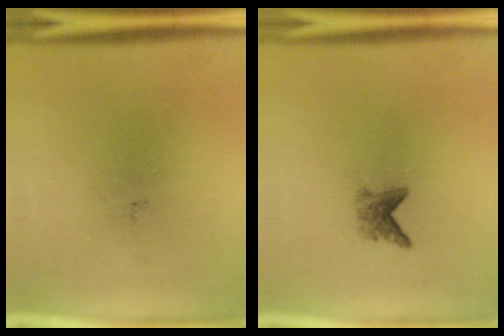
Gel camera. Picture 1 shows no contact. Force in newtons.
{"total": 2.1}